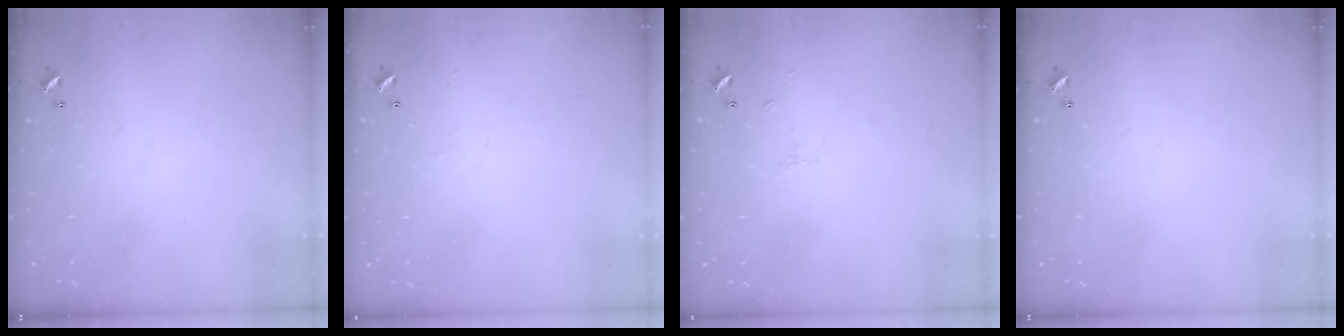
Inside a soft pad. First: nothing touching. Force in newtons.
{"total": 3.2, "press": 3.2, "slide": 0.5}
{"total": 1.2, "press": 1.1, "slide": 0.6}
{"total": 0.0}